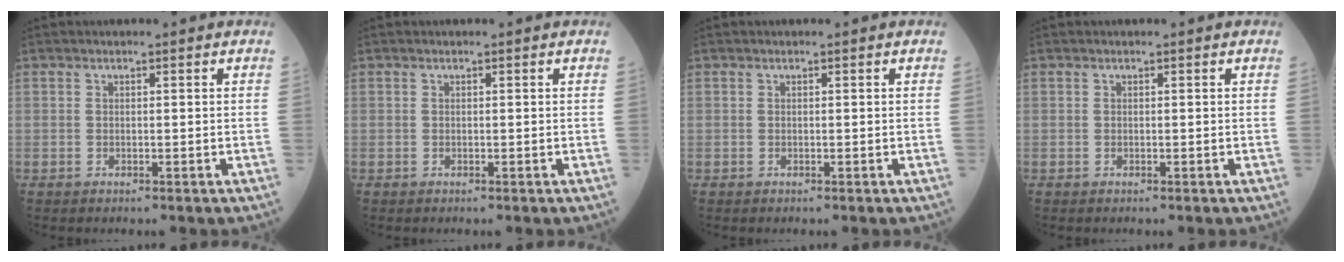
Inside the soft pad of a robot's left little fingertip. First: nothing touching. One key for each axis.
{"total": 0.0}
{"total": 0.0}
{"total": 0.0}